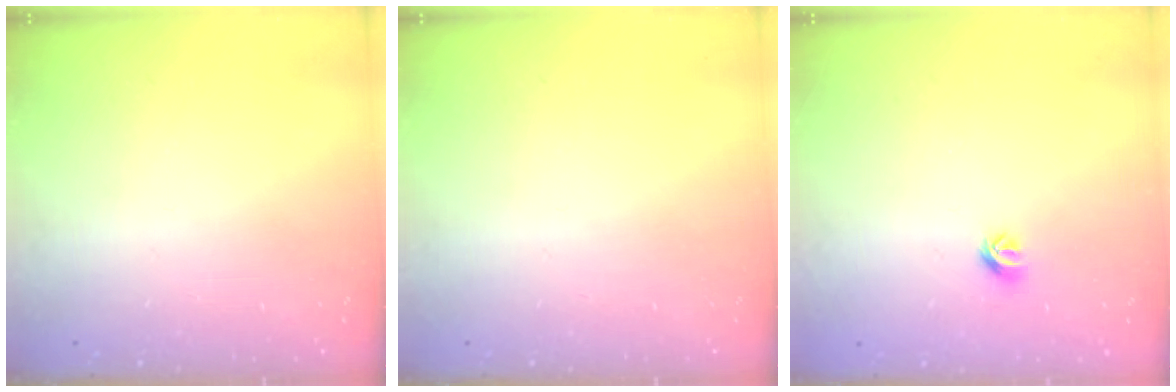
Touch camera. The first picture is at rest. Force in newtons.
{"total": 0.0}
{"total": 5.4, "press": 5.3, "slide": 0.9}